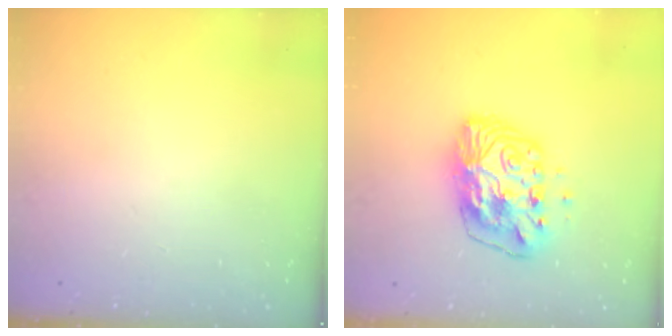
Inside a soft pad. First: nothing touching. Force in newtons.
{"total": 11.0, "press": 11.0, "slide": 0.5}